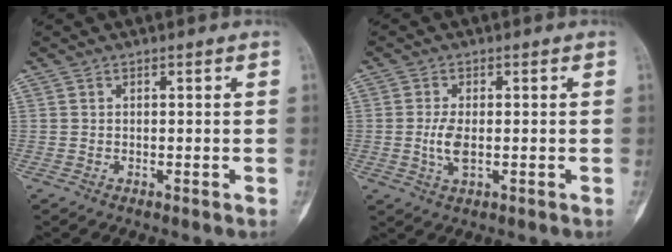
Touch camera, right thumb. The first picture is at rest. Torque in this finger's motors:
{"motor_torque": [0.77, 0.69, 0.45, -0.26, 0.11]}